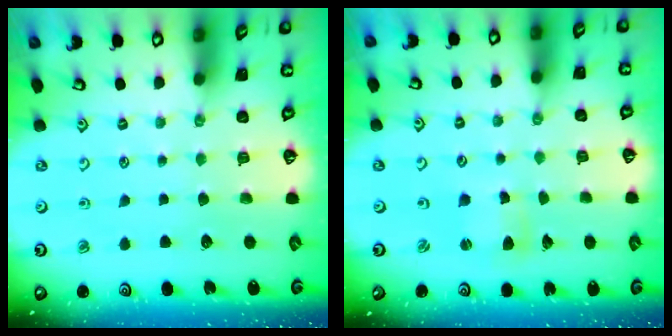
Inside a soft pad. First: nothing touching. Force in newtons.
{"total": 2.8, "press": 2.8, "slide": 0.3}